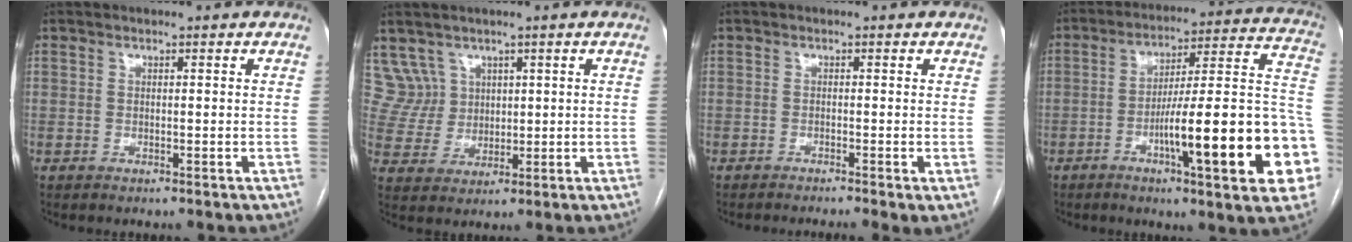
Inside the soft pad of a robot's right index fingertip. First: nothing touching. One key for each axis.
{"total": 5.8, "fx": 3.3, "fy": 4.7, "fz": -0.4, "tx": 0.009, "ty": 0.016, "tz": 0.075}
{"total": 3.7, "fx": -2.5, "fy": 0.3, "fz": 2.7, "tx": -0.033, "ty": -0.009, "tz": -0.038}
{"total": 23.5, "fx": -7.3, "fy": 2.1, "fz": 22.2, "tx": -0.232, "ty": 0.015, "tz": -0.103}